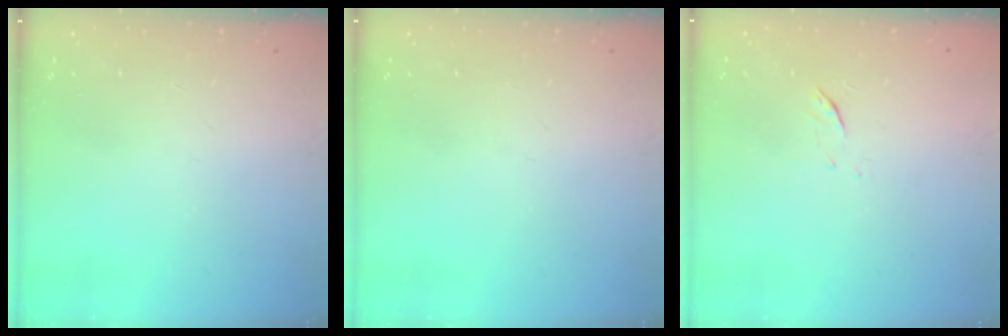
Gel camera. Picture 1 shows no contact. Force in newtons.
{"total": 0.0}
{"total": 5.2, "press": 5.1, "slide": 0.7}